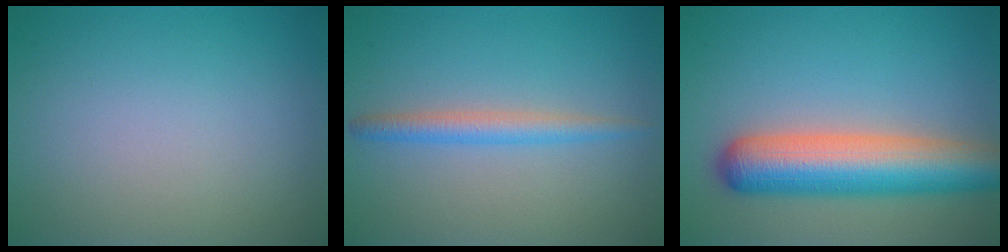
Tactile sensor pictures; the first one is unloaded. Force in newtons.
{"total": 2.3, "press": 2.3, "slide": 0.0}
{"total": 8.4, "press": 8.4, "slide": 0.4}